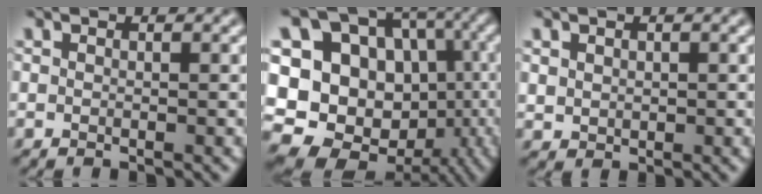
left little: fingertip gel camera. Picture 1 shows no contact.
{"total": 19.1, "force": [-3.7, 16.6, 8.5], "torque": [-0.188, 0.000, -0.055]}
{"total": 1.0, "force": [0.4, 0.9, 0.2], "torque": [-0.009, -0.004, 0.014]}